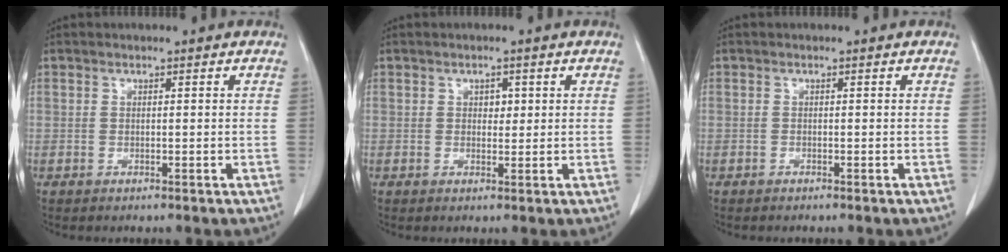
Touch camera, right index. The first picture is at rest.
{"total": 1.6, "force": [0.5, 1.1, 1.1], "torque": [-0.011, -0.001, 0.006]}
{"total": 0.0}